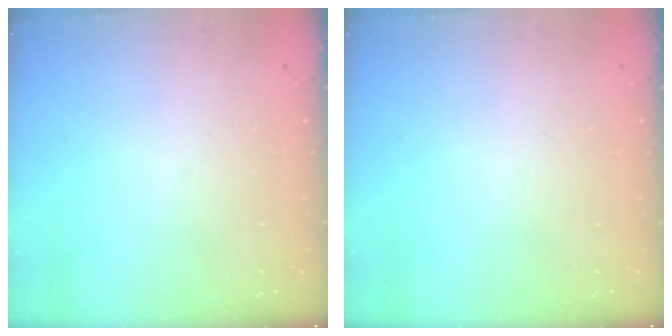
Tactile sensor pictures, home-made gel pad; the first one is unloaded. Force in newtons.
{"total": 0.0}